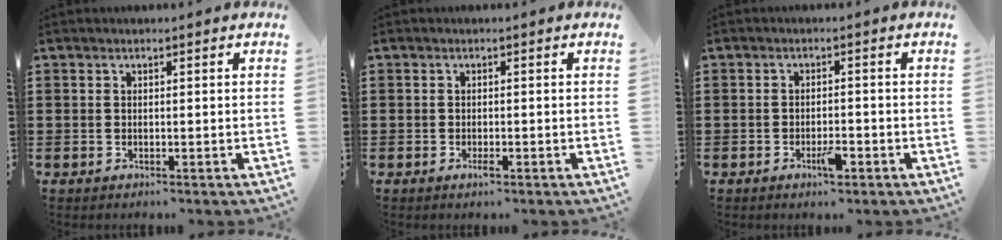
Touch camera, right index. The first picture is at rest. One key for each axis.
{"total": 1.0, "fx": -0.5, "fy": 0.2, "fz": 0.8, "tx": -0.017, "ty": -0.007, "tz": -0.007}
{"total": 3.0, "fx": -1.6, "fy": 0.9, "fz": 2.4, "tx": -0.038, "ty": 0.003, "tz": -0.027}